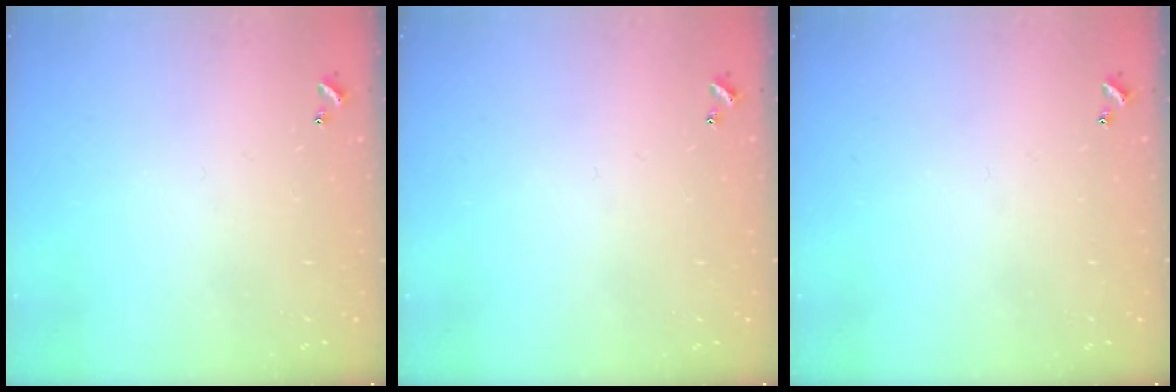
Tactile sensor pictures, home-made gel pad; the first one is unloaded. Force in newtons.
{"total": 0.0}
{"total": 0.0}